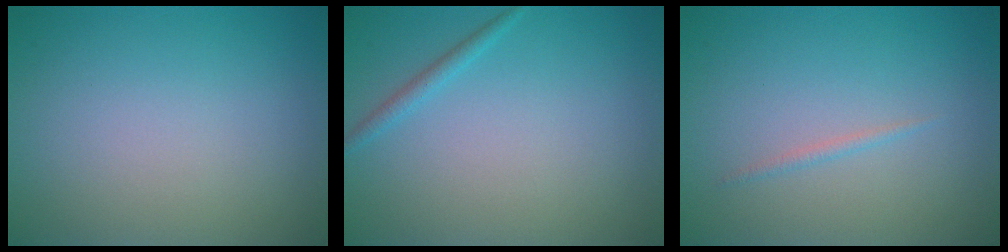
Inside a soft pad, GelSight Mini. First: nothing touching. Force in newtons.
{"total": 1.1, "press": 1.1, "slide": 0.1}
{"total": 0.6, "press": 0.6, "slide": 0.0}